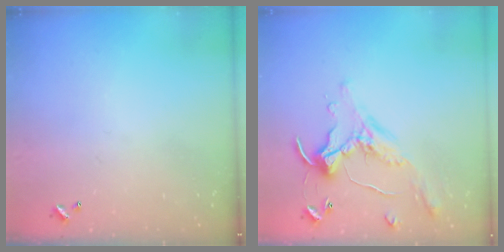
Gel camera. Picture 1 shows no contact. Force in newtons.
{"total": 0.0}